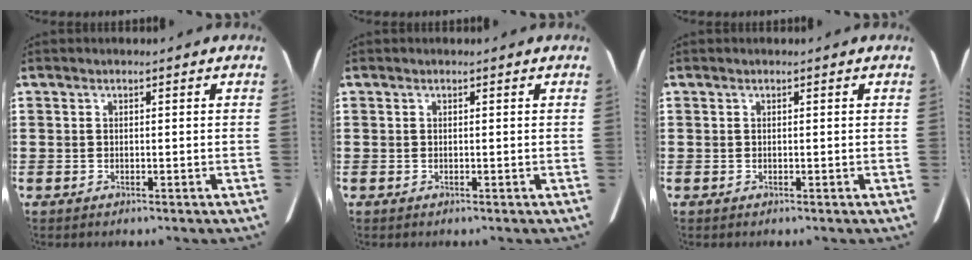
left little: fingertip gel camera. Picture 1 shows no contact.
{"total": 0.0}
{"total": 0.0}